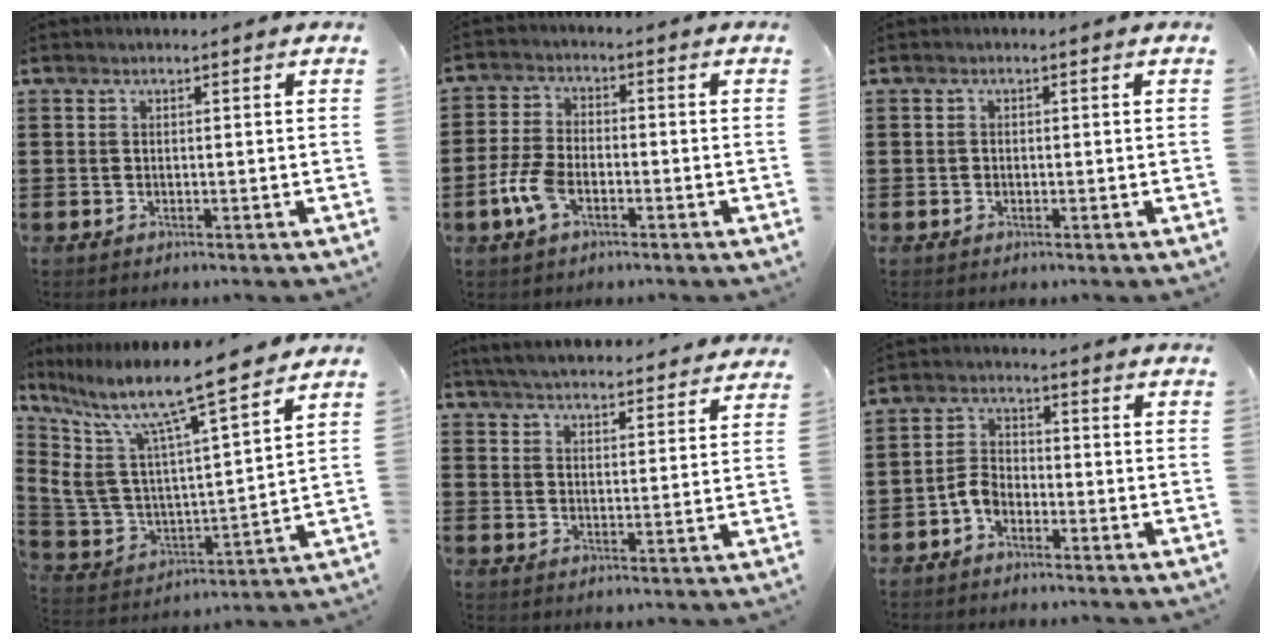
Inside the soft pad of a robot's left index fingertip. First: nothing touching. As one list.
[{"total": 6.0, "force": [-2.4, 3.0, 4.7], "torque": [-0.118, -0.003, -0.051]}, {"total": 0.7, "force": [-0.4, 0.6, 0.2], "torque": [-0.005, 0.001, -0.009]}, {"total": 13.0, "force": [9.7, 2.1, 8.3], "torque": [-0.198, -0.068, 0.161]}, {"total": 5.0, "force": [5.0, -0.1, 0.7], "torque": [-0.034, -0.029, 0.088]}, {"total": 3.7, "force": [-2.4, 2.1, 1.8], "torque": [-0.050, 0.005, -0.053]}]